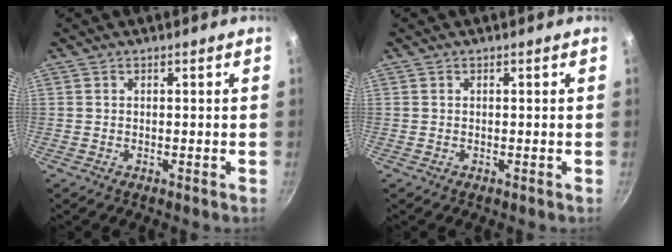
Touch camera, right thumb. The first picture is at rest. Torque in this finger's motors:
{"motor_torque": [0.08, 0.11, 0.01, 0.00, 0.04]}